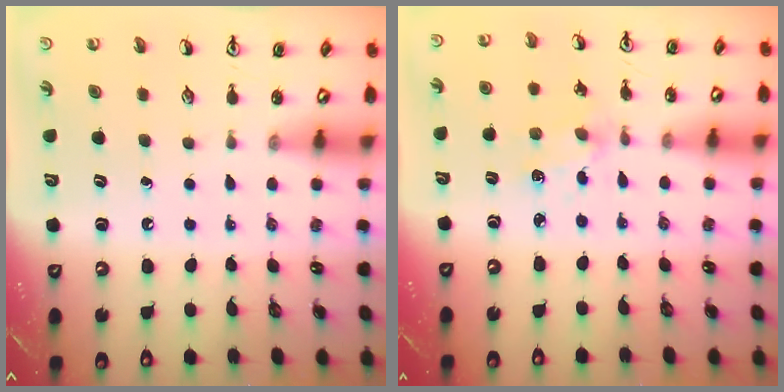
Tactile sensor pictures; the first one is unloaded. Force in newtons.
{"total": 2.1, "press": 2.1, "slide": 0.3}